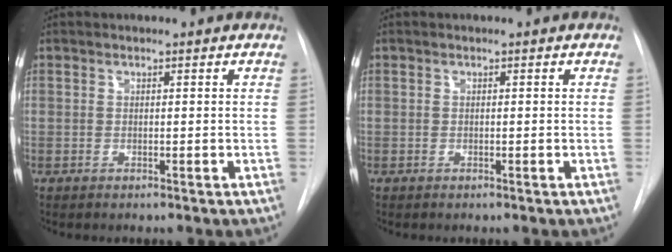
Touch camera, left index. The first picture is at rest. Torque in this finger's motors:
{"motor_torque": [-0.05, 0.05, -0.01, 0.00]}